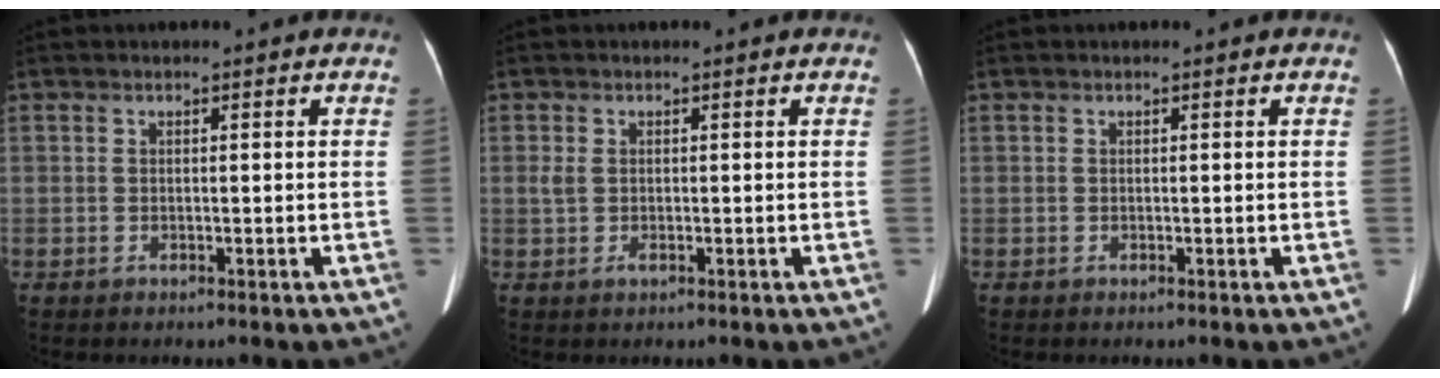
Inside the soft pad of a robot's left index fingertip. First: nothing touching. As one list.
[{"total": 1.6, "force": [0.0, 1.0, 1.3], "torque": [-0.032, -0.001, 0.005]}, {"total": 0.0}]